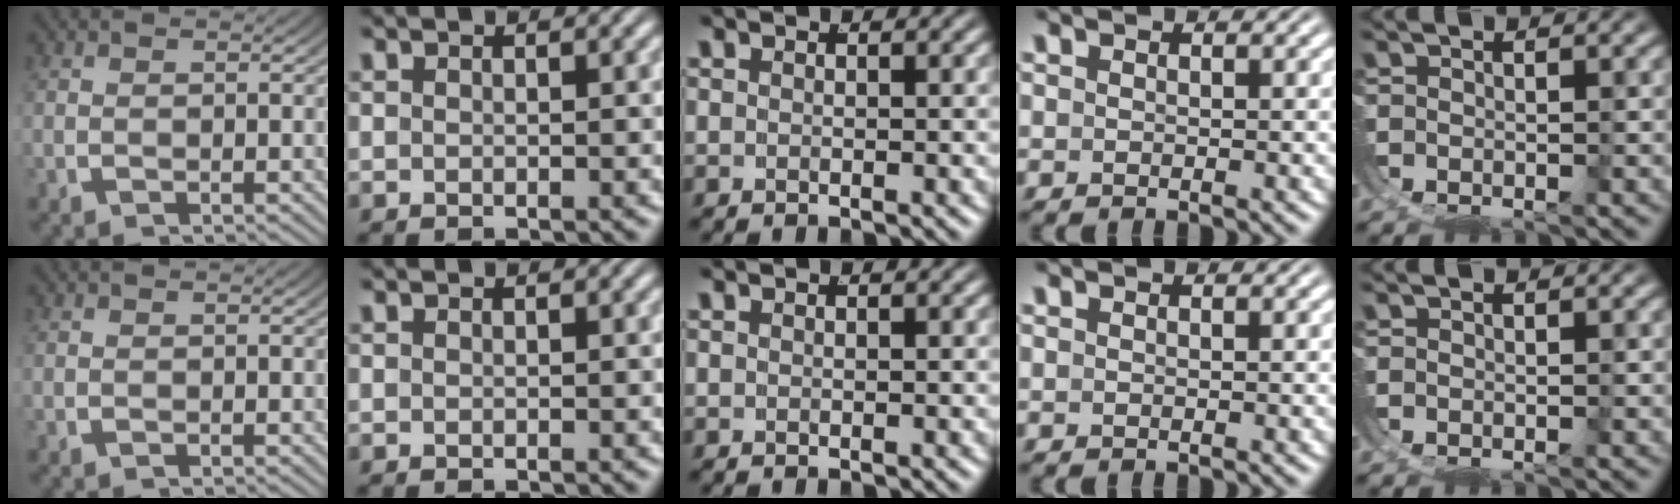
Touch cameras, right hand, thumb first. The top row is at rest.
{}